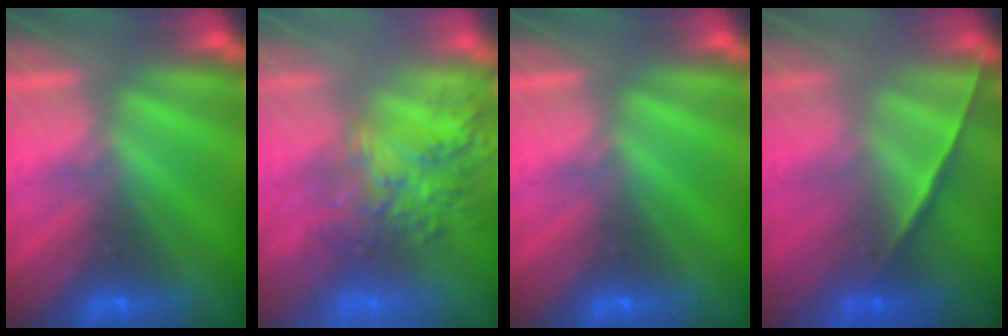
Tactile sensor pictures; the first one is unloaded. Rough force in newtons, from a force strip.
{"total": 8.1}
{"total": 0.0}
{"total": 1.1}